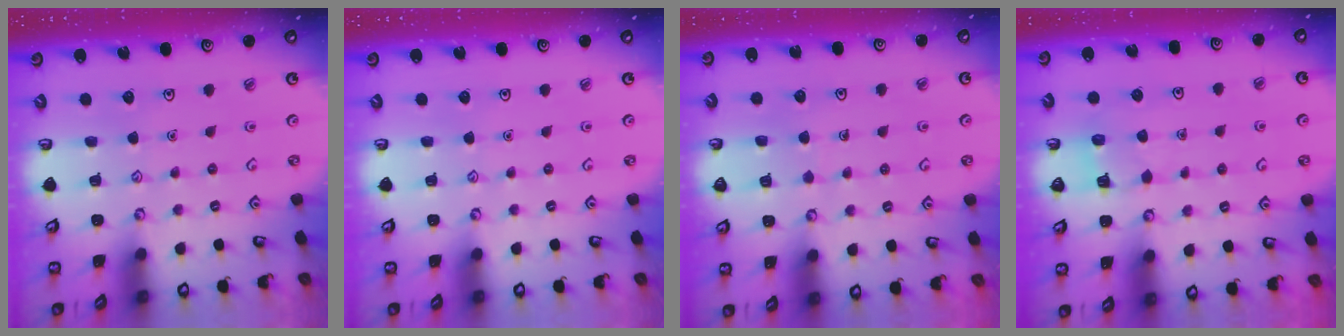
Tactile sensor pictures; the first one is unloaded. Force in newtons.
{"total": 0.0}
{"total": 3.0, "press": 3.0, "slide": 0.2}
{"total": 4.1, "press": 4.1, "slide": 0.4}